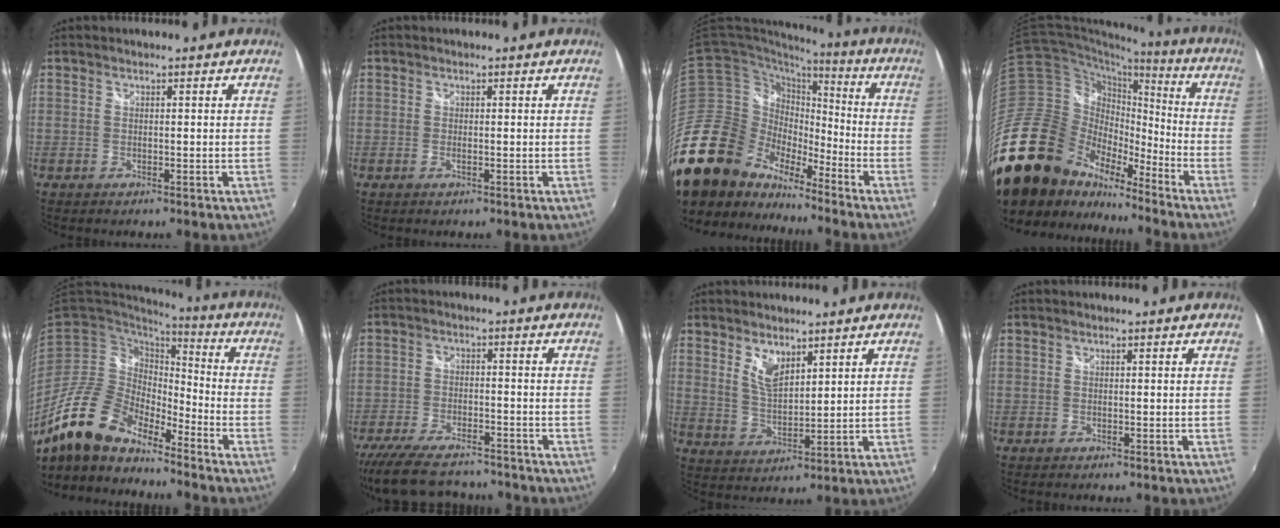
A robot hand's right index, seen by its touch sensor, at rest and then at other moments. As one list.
[{"total": 0.7, "force": [-0.2, 0.0, 0.7], "torque": [-0.014, 0.001, -0.004]}, {"total": 26.4, "force": [-19.7, 13.9, 10.8], "torque": [-0.232, 0.011, -0.354]}, {"total": 32.4, "force": [-21.2, 16.7, 18.0], "torque": [-0.365, -0.012, -0.361]}, {"total": 15.7, "force": [-12.5, 5.8, 7.5], "torque": [-0.142, -0.006, -0.243]}, {"total": 16.3, "force": [-13.7, 5.4, 7.1], "torque": [-0.166, -0.022, -0.221]}, {"total": 5.5, "force": [3.5, 2.3, 3.5], "torque": [-0.060, -0.005, 0.067]}, {"total": 0.0}]